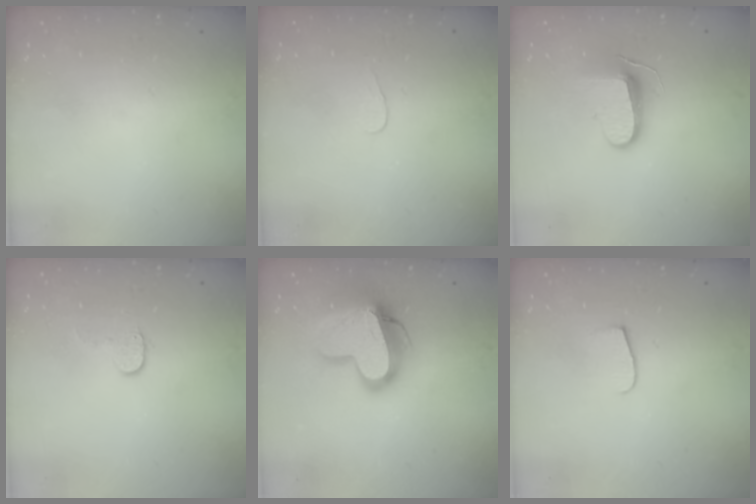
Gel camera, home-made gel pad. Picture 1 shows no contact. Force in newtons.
{"total": 2.8, "press": 2.7, "slide": 0.3}
{"total": 10.4, "press": 10.3, "slide": 0.9}
{"total": 4.6, "press": 4.6, "slide": 0.4}
{"total": 16.8, "press": 16.7, "slide": 1.8}
{"total": 4.9, "press": 4.9, "slide": 0.5}